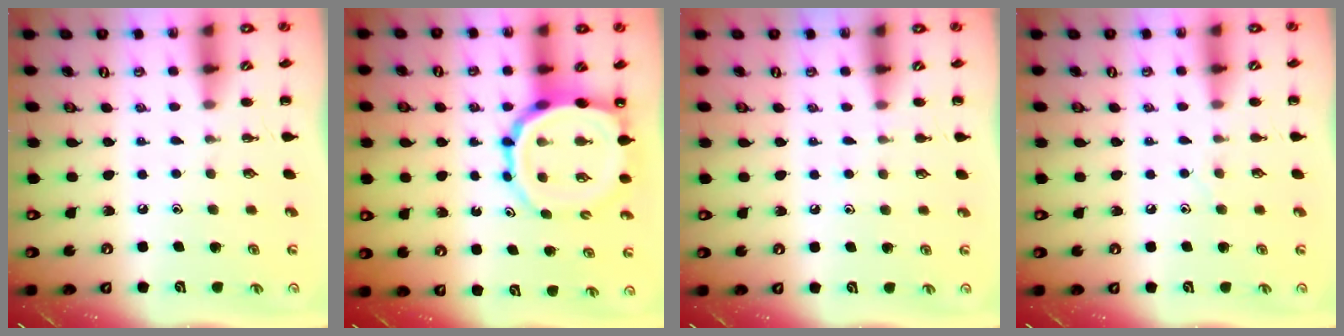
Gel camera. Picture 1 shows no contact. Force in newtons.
{"total": 12.8, "press": 12.3, "slide": 3.5}
{"total": 4.2, "press": 3.9, "slide": 1.5}
{"total": 3.8, "press": 3.6, "slide": 1.0}